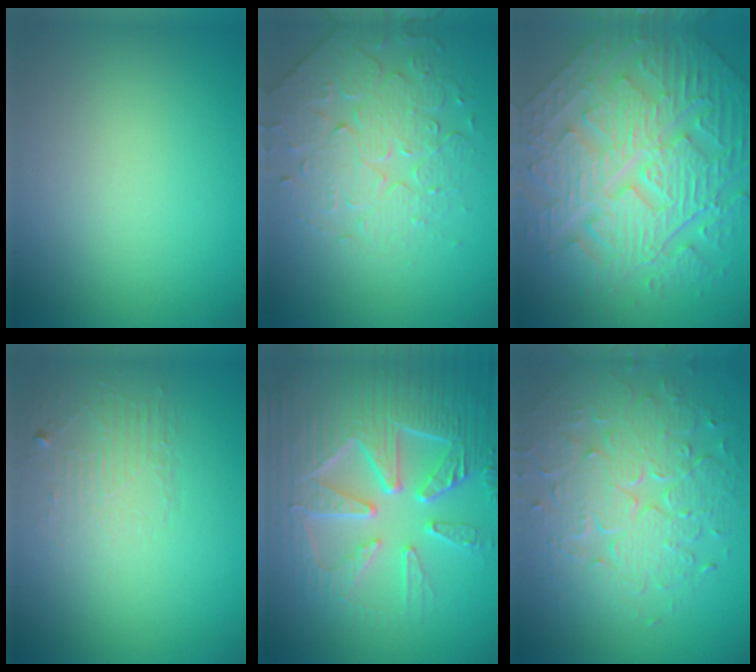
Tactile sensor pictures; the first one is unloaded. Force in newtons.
{"total": 4.2, "press": 4.1, "slide": 1.2}
{"total": 11.4, "press": 7.7, "slide": 8.4}
{"total": 1.8, "press": 0.4, "slide": 1.8}
{"total": 9.2, "press": 6.6, "slide": 6.4}
{"total": 7.8, "press": 5.6, "slide": 5.4}